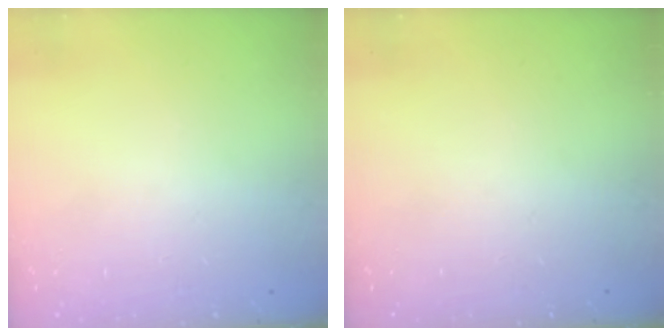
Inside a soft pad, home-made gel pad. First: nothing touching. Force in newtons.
{"total": 0.0}